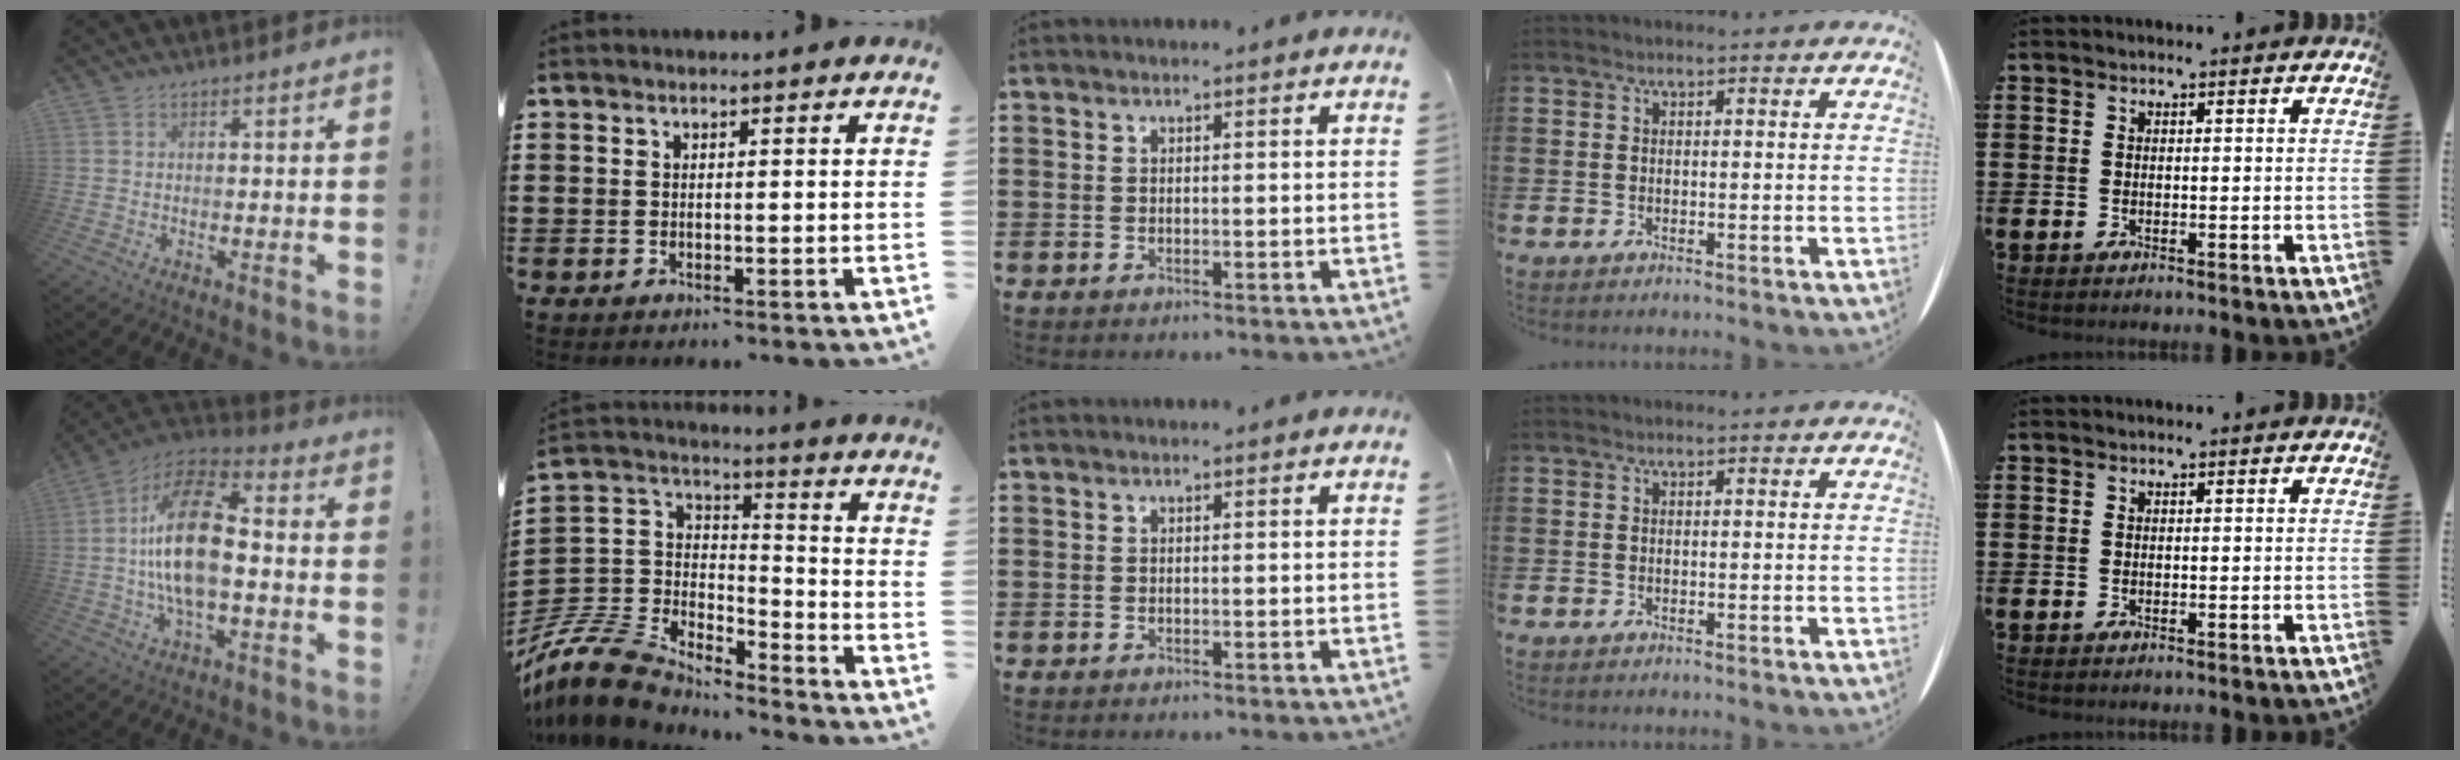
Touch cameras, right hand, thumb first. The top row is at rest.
{"thumb": {"total": 20.0, "force": [-1.0, 9.4, 17.6], "torque": [-0.330, 0.017, -0.021]}, "index": {"total": 10.9, "force": [-9.9, 3.7, 2.7], "torque": [-0.097, 0.007, -0.207]}}